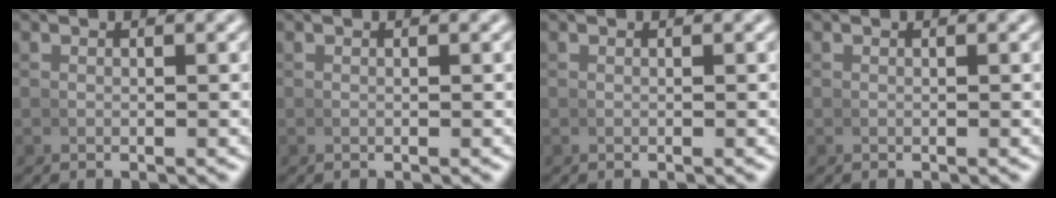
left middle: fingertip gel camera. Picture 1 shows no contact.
{"total": 0.0}
{"total": 0.0}
{"total": 0.0}